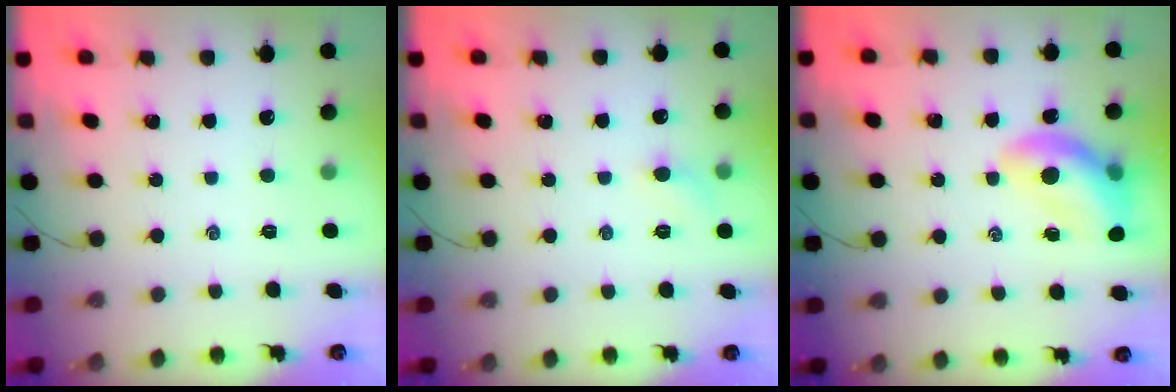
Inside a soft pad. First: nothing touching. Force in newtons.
{"total": 4.8, "press": 4.5, "slide": 1.5}
{"total": 12.2, "press": 11.8, "slide": 3.3}